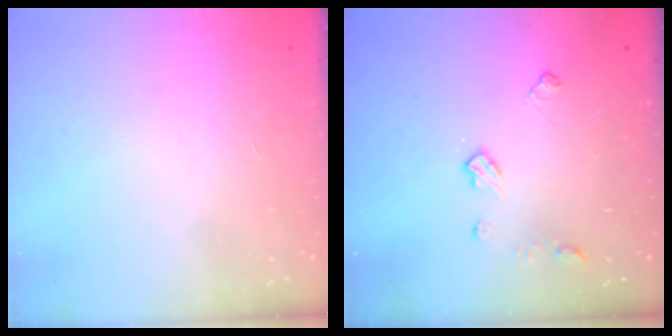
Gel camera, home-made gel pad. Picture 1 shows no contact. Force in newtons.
{"total": 6.3, "press": 6.3, "slide": 0.1}